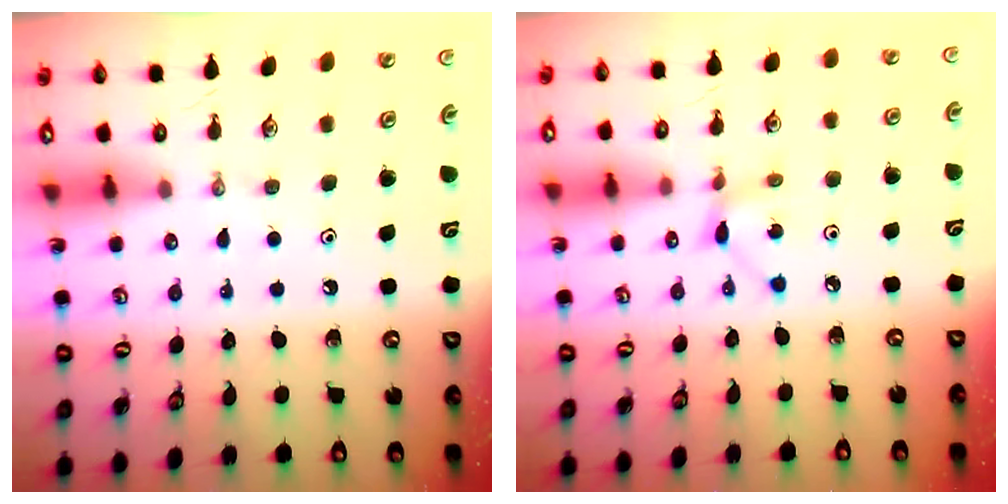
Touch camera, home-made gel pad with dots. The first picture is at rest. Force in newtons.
{"total": 2.8, "press": 2.8, "slide": 0.2}